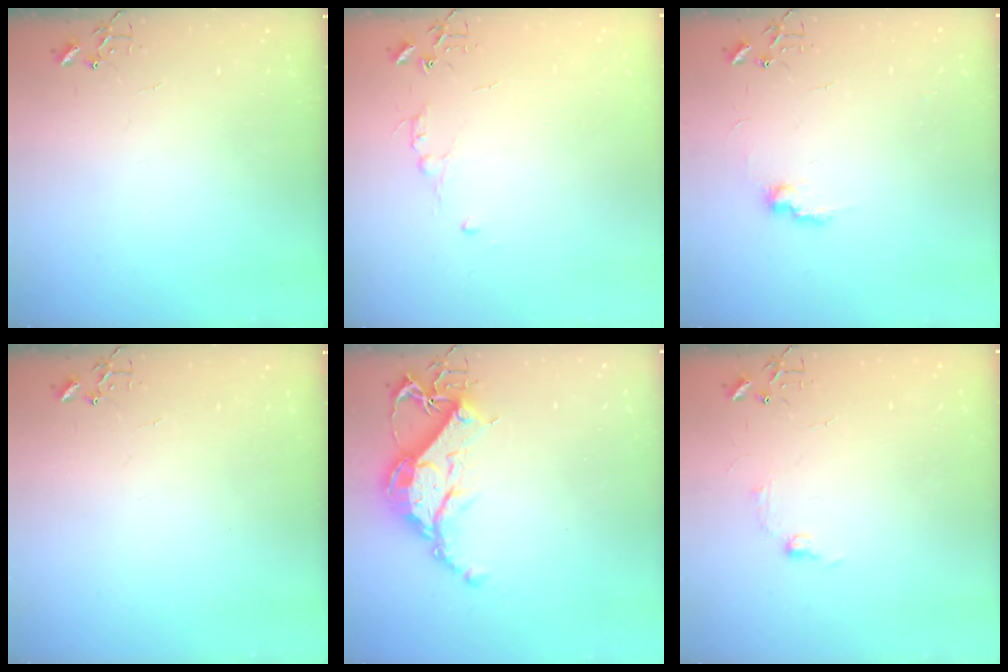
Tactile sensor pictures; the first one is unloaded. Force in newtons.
{"total": 4.8, "press": 4.8, "slide": 0.7}
{"total": 7.5, "press": 7.4, "slide": 0.3}
{"total": 0.0}
{"total": 13.8, "press": 13.8, "slide": 1.1}
{"total": 6.4, "press": 6.3, "slide": 0.9}